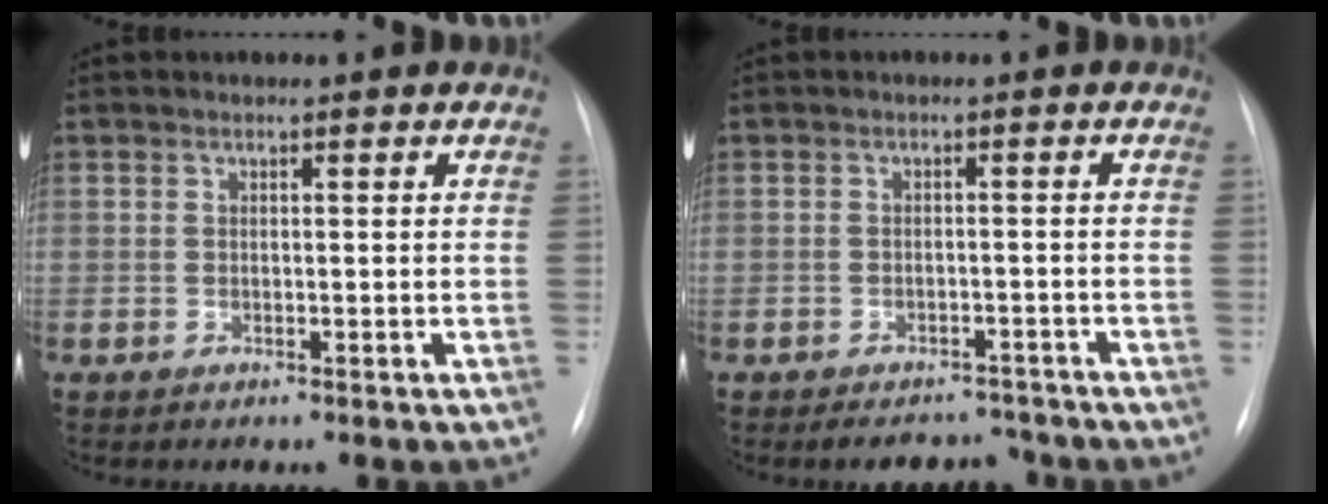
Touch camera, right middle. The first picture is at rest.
{"total": 5.0, "force": [-4.5, 2.1, 0.7], "torque": [0.004, 0.009, -0.060]}